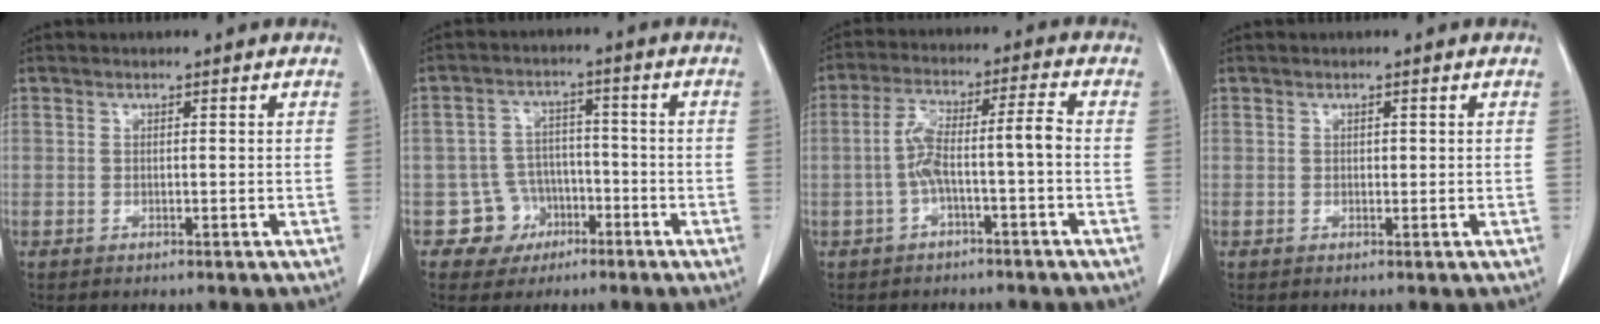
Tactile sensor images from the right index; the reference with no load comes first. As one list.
[{"total": 5.8, "force": [-2.6, 5.2, 0.0], "torque": [0.006, 0.015, -0.036]}, {"total": 7.0, "force": [-1.8, 0.5, 6.7], "torque": [-0.132, 0.032, -0.030]}, {"total": 0.5, "force": [0.2, 0.3, 0.3], "torque": [-0.003, 0.000, 0.003]}]